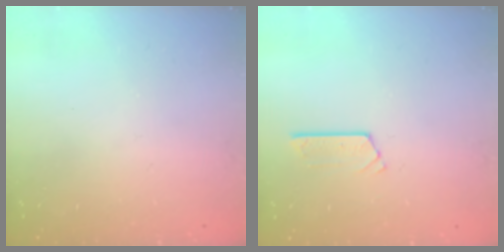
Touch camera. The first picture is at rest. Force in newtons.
{"total": 2.7, "press": 2.7, "slide": 0.2}